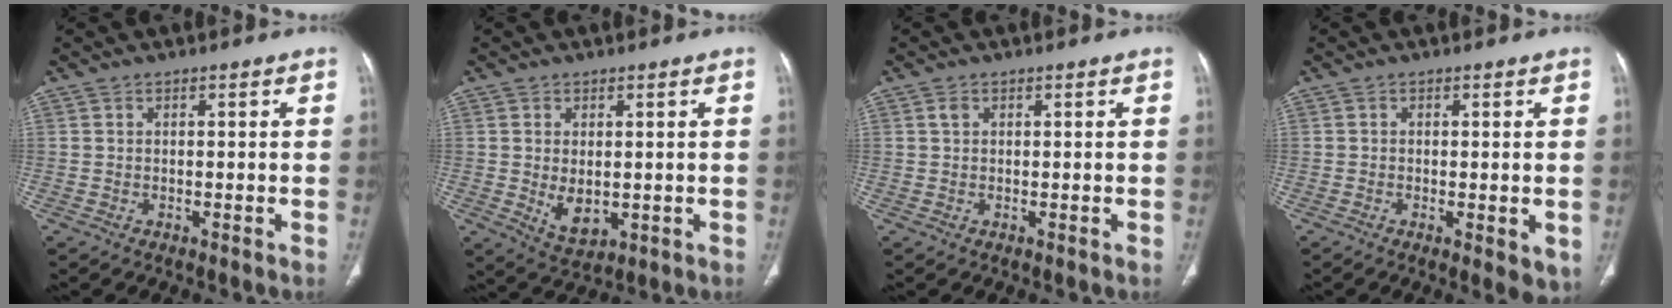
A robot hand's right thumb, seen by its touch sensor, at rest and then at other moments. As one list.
[{"total": 5.7, "force": [-0.4, 3.5, 4.6], "torque": [-0.073, -0.013, 0.010]}, {"total": 0.9, "force": [0.4, 0.6, 0.6], "torque": [-0.011, 0.003, 0.007]}, {"total": 4.3, "force": [-0.9, 1.6, 3.8], "torque": [-0.051, -0.011, -0.012]}]